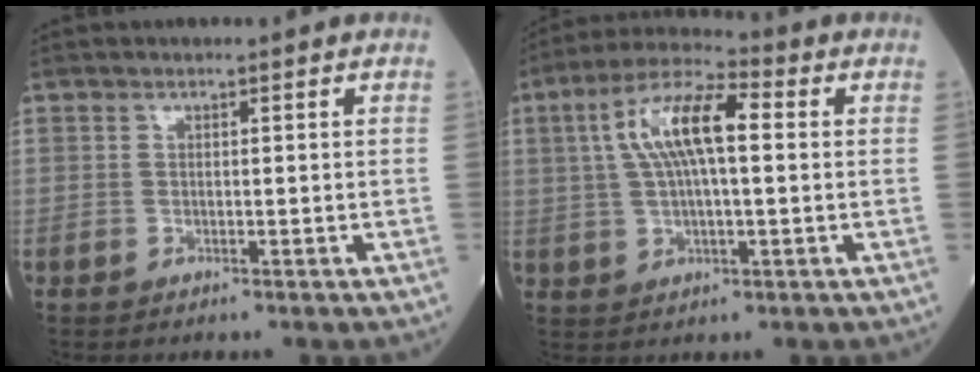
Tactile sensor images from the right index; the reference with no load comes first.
{"total": 10.9, "force": [2.0, 2.9, 10.3], "torque": [-0.207, 0.030, 0.035]}